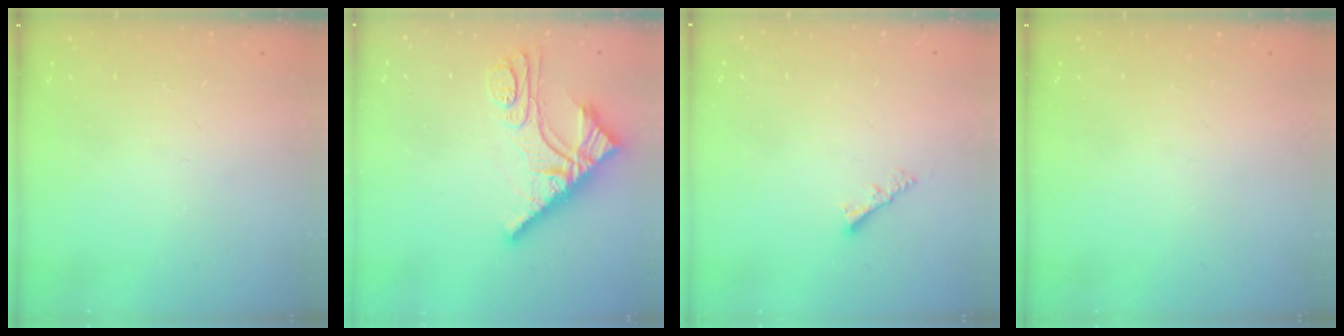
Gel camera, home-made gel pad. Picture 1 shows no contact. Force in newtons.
{"total": 12.5, "press": 12.5, "slide": 0.7}
{"total": 3.0, "press": 3.0, "slide": 0.1}
{"total": 0.0}